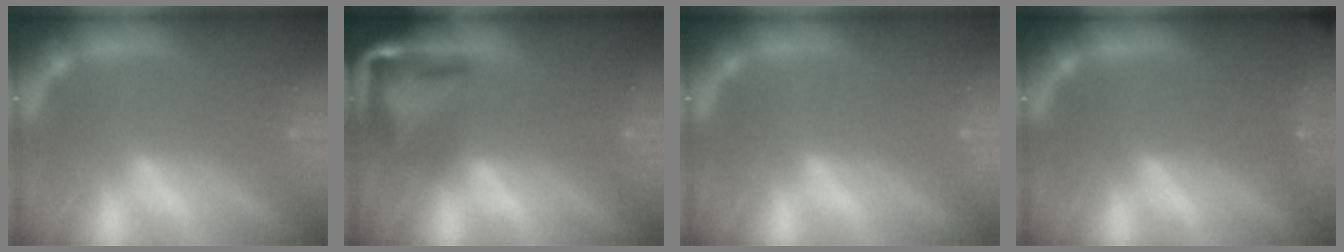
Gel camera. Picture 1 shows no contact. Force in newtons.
{"total": 7.9}
{"total": 0.0}
{"total": 8.0}